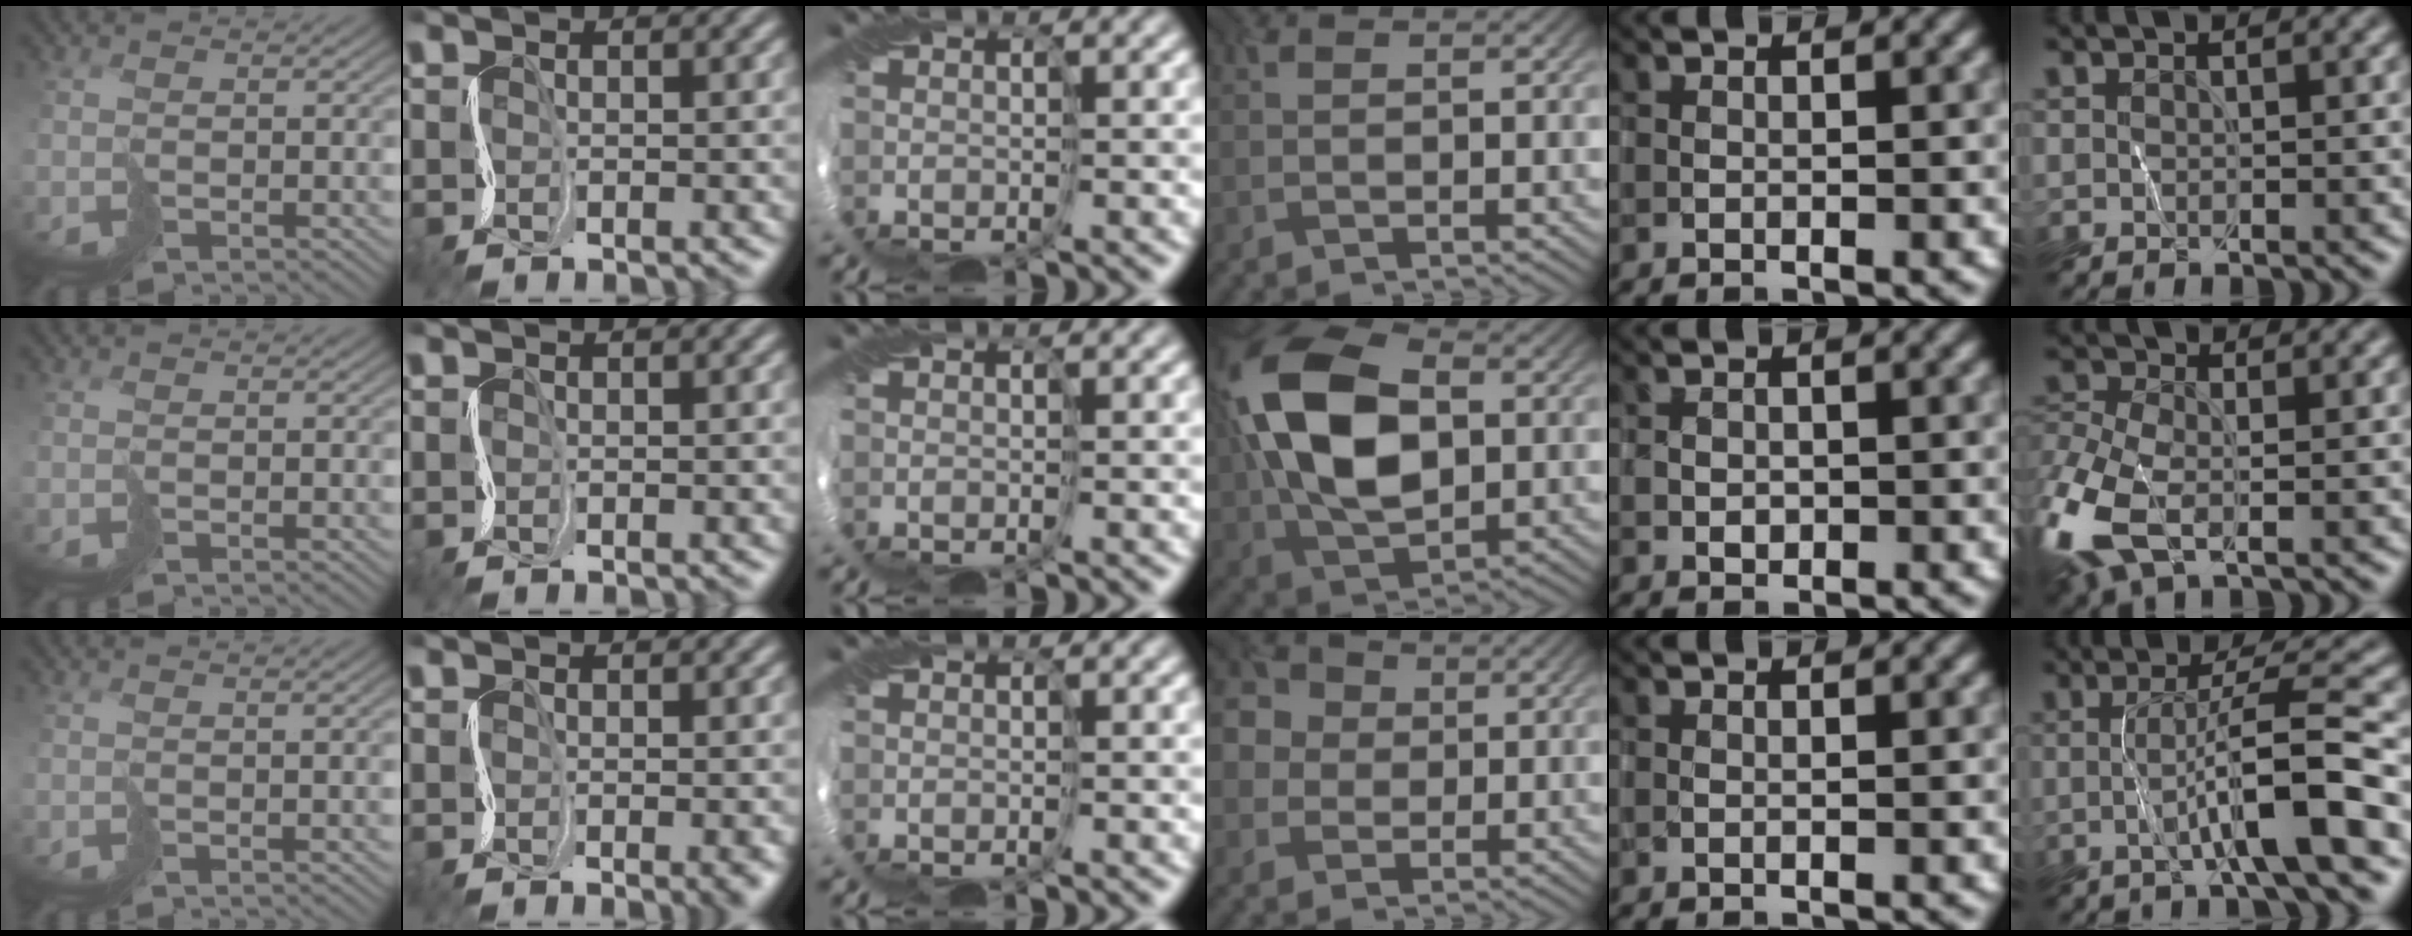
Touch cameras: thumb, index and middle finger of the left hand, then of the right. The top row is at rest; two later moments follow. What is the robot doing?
{"motion": "cut", "object": "receipt paper"}